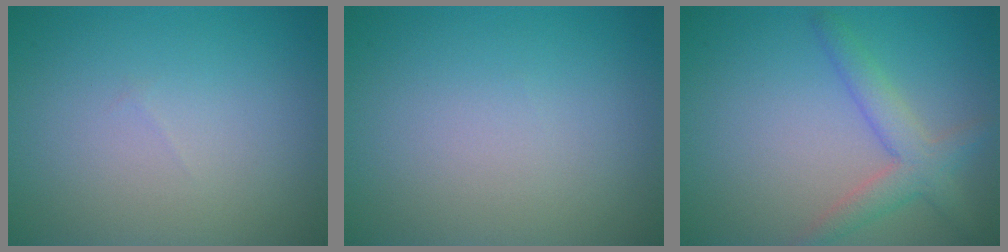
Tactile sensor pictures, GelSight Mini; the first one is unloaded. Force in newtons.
{"total": 0.0}
{"total": 3.3, "press": 3.3, "slide": 0.1}